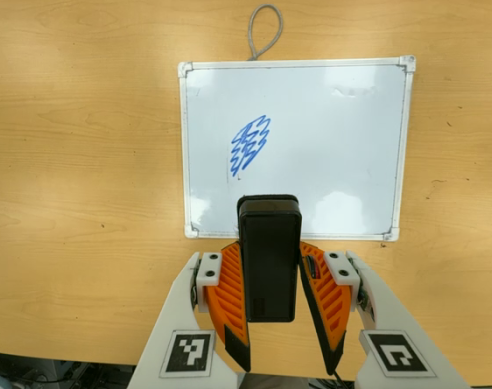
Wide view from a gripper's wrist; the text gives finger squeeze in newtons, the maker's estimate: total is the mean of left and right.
{"total": 6.0, "left": 5.1, "right": 6.9}